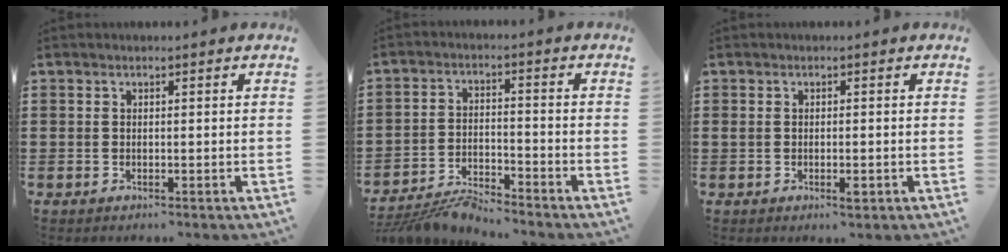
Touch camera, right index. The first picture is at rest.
{"total": 5.1, "force": [-5.0, 0.1, 1.0], "torque": [-0.030, -0.005, -0.102]}
{"total": 1.6, "force": [-0.4, 0.5, 1.5], "torque": [-0.027, -0.001, -0.007]}